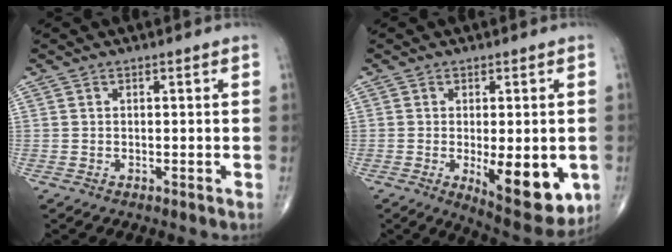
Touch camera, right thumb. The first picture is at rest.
{"total": 13.7, "force": [-3.2, 5.4, 12.2], "torque": [-0.148, -0.023, -0.030]}